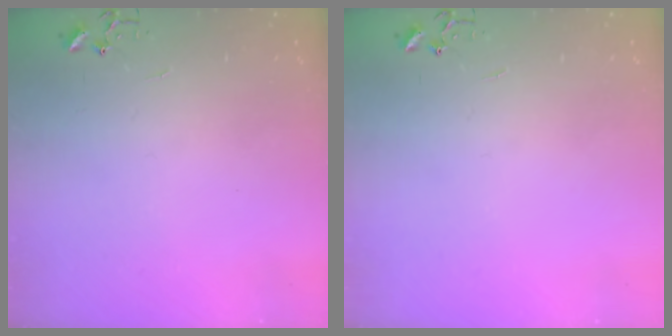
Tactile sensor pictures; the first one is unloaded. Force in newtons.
{"total": 0.0}